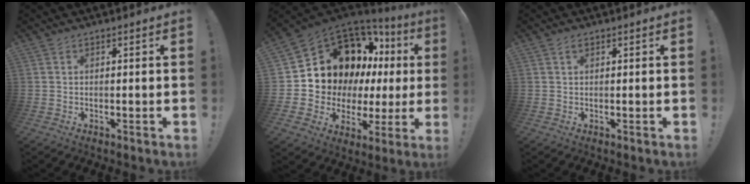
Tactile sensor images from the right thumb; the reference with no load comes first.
{"total": 14.6, "force": [7.7, 9.6, 7.7], "torque": [-0.111, -0.073, 0.166]}
{"total": 1.1, "force": [0.5, 0.6, 0.7], "torque": [-0.013, 0.002, 0.009]}